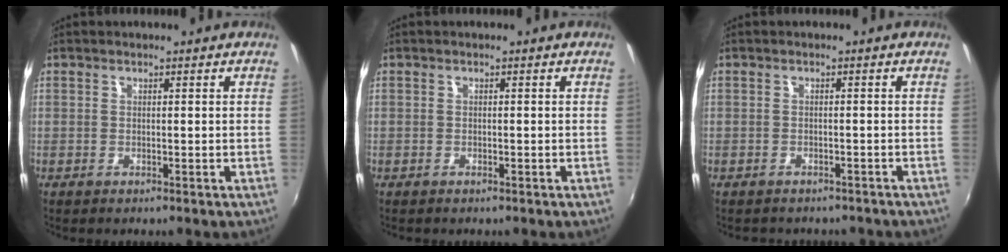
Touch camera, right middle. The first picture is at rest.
{"total": 0.6, "force": [-0.4, 0.4, 0.1], "torque": [-0.003, -0.002, -0.008]}
{"total": 4.9, "force": [-4.2, 1.9, 1.5], "torque": [-0.032, -0.017, -0.052]}